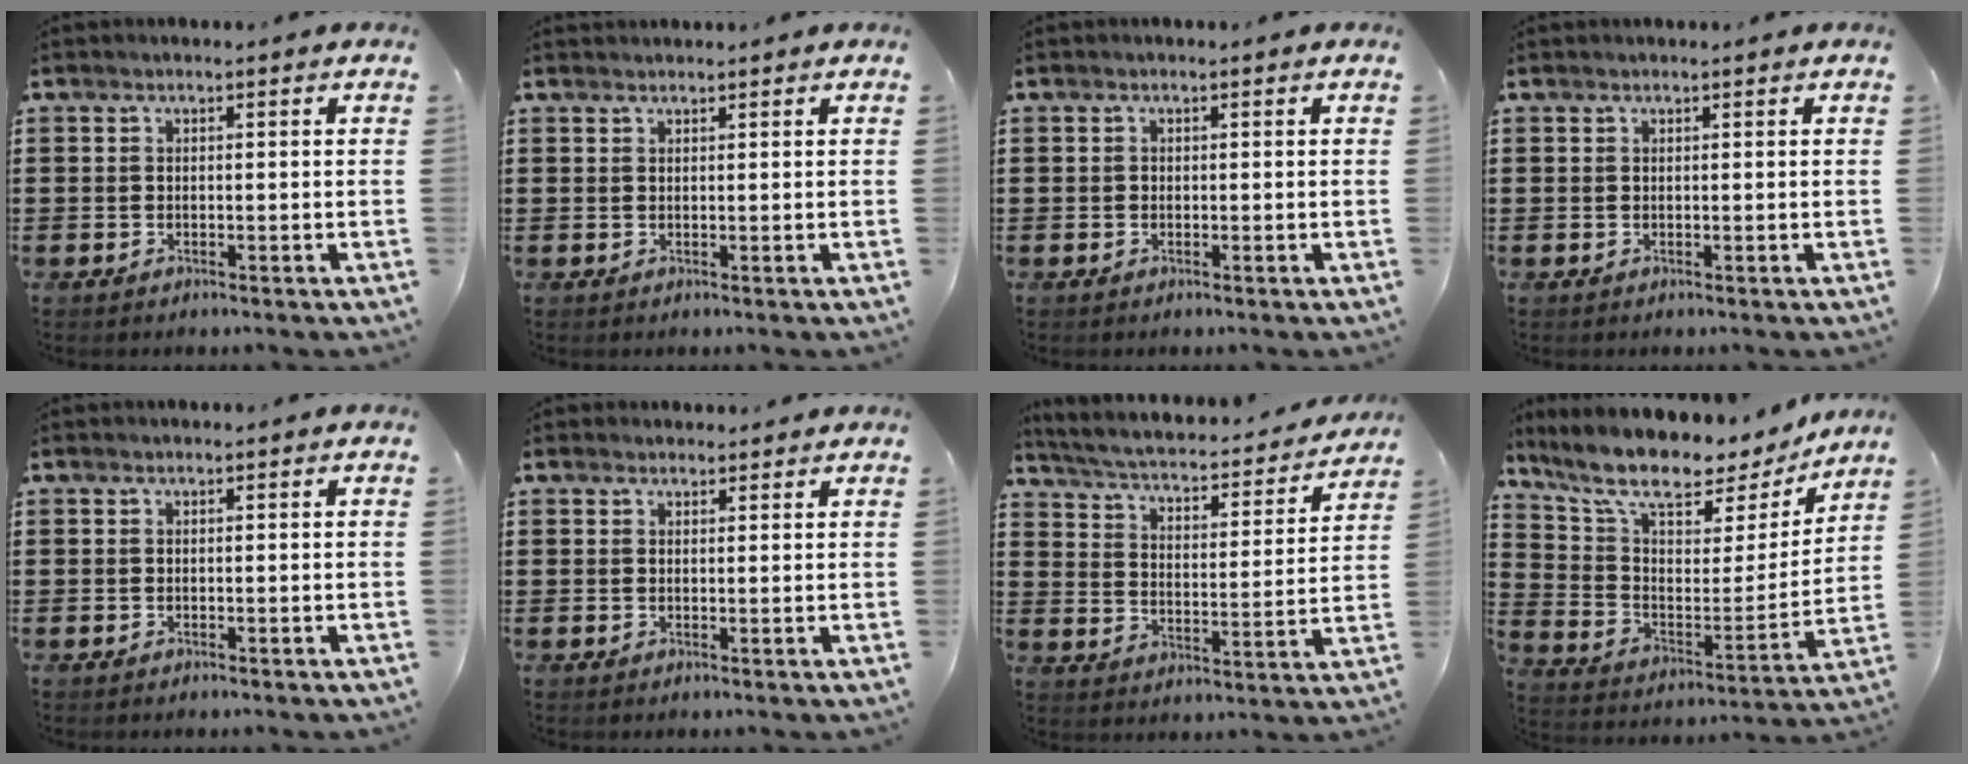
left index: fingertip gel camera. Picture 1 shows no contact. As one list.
[{"total": 0.8, "force": [0.8, 0.1, 0.0], "torque": [-0.002, -0.001, 0.017]}, {"total": 0.0}, {"total": 0.0}, {"total": 0.0}, {"total": 1.6, "force": [1.5, 0.5, -0.1], "torque": [-0.003, 0.003, 0.030]}, {"total": 3.1, "force": [2.7, 0.3, 1.5], "torque": [-0.048, -0.030, 0.035]}, {"total": 9.7, "force": [8.0, 2.9, 4.7], "torque": [-0.116, -0.058, 0.133]}]